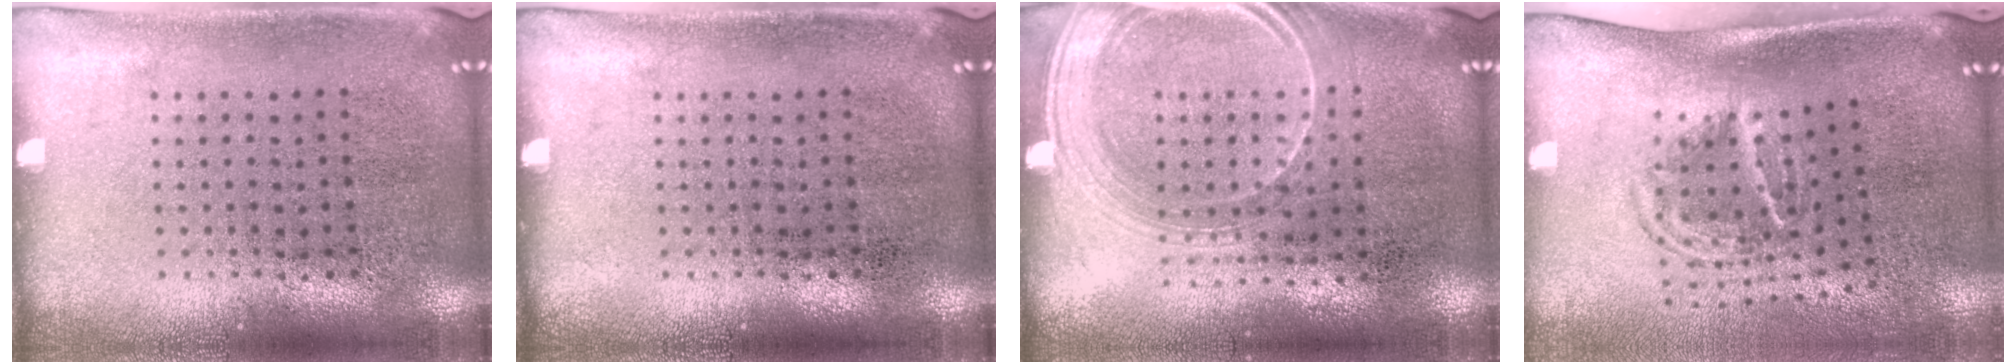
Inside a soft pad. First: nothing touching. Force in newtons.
{"total": 0.0}
{"total": 1.7, "press": 1.5, "slide": 0.8}
{"total": 1.8, "press": 1.2, "slide": 1.4}